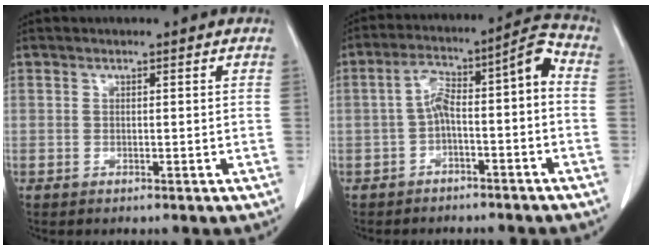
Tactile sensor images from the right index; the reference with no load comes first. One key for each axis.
{"total": 9.2, "fx": -1.6, "fy": 1.9, "fz": 8.8, "tx": -0.143, "ty": 0.052, "tz": -0.026}